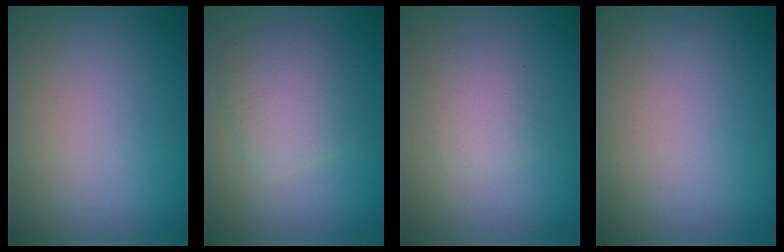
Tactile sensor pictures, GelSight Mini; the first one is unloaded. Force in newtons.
{"total": 3.3, "press": 3.3, "slide": 0.2}
{"total": 2.0, "press": 2.0, "slide": 0.0}
{"total": 0.0}